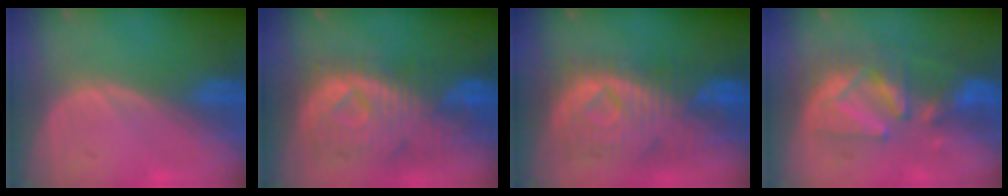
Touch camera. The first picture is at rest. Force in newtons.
{"total": 11.0, "press": 9.7, "slide": 5.3}
{"total": 10.7, "press": 9.5, "slide": 4.9}
{"total": 8.6, "press": 8.5, "slide": 1.5}